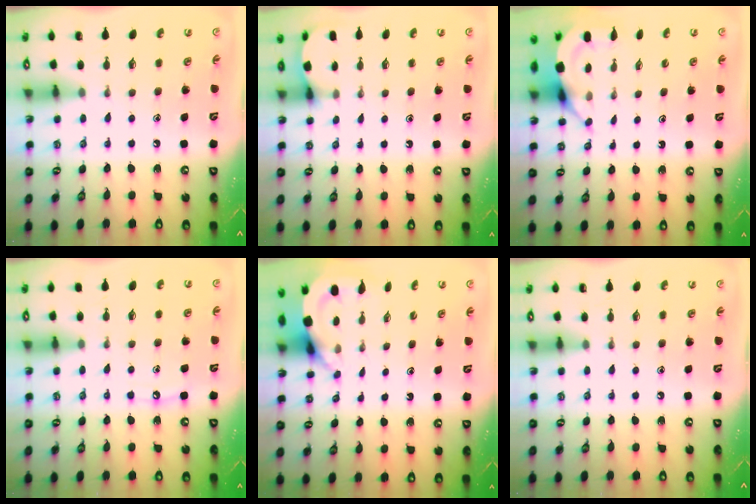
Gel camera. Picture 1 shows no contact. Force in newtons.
{"total": 3.9, "press": 3.8, "slide": 0.5}
{"total": 4.3, "press": 4.3, "slide": 0.2}
{"total": 5.5, "press": 5.5, "slide": 0.7}
{"total": 3.8, "press": 3.7, "slide": 0.2}
{"total": 0.0}